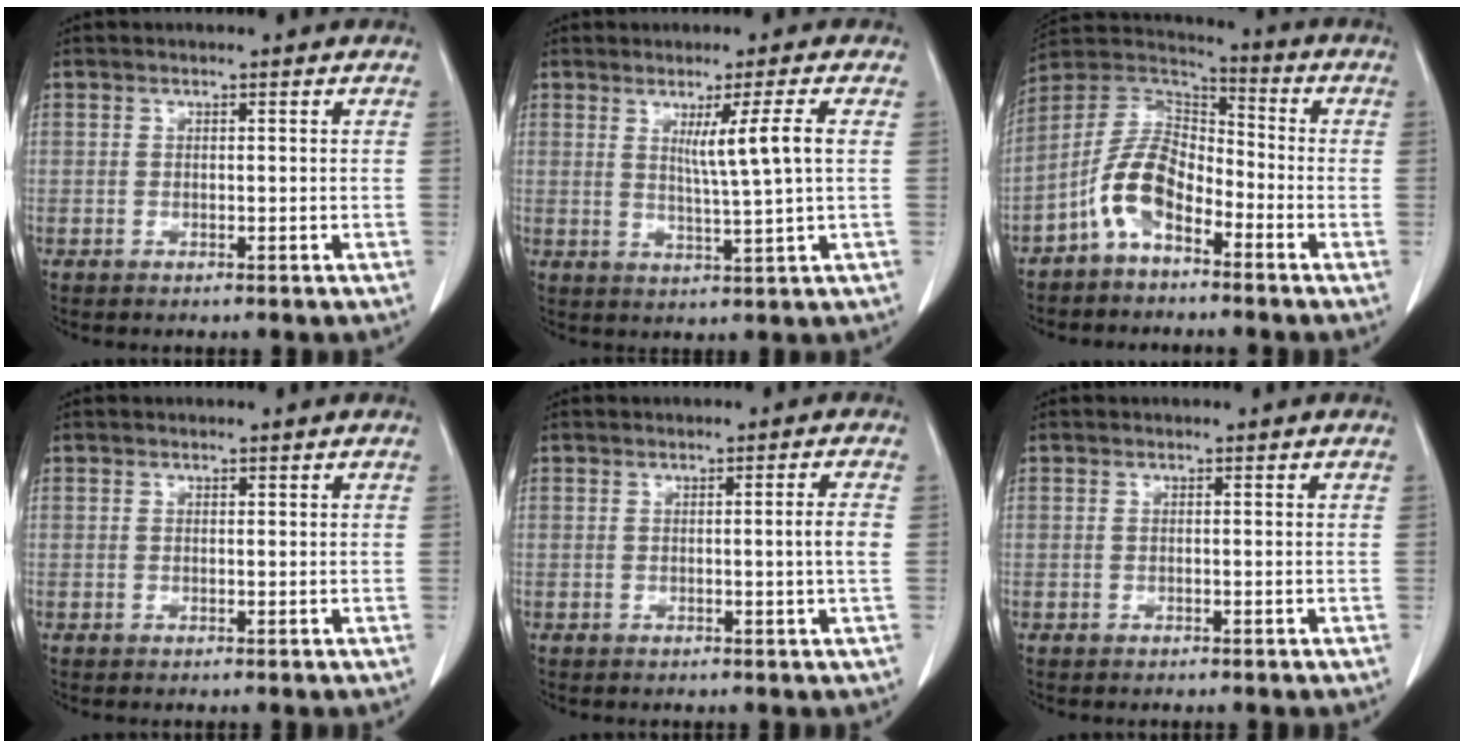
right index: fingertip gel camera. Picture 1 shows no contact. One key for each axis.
{"total": 5.8, "fx": 1.4, "fy": -1.5, "fz": 5.4, "tx": -0.095, "ty": -0.013, "tz": 0.028}
{"total": 9.9, "fx": -5.5, "fy": 4.1, "fz": 7.1, "tx": -0.150, "ty": 0.029, "tz": -0.108}
{"total": 0.0}
{"total": 2.5, "fx": -0.2, "fy": -0.7, "fz": 2.4, "tx": -0.037, "ty": -0.002, "tz": -0.002}
{"total": 0.0}